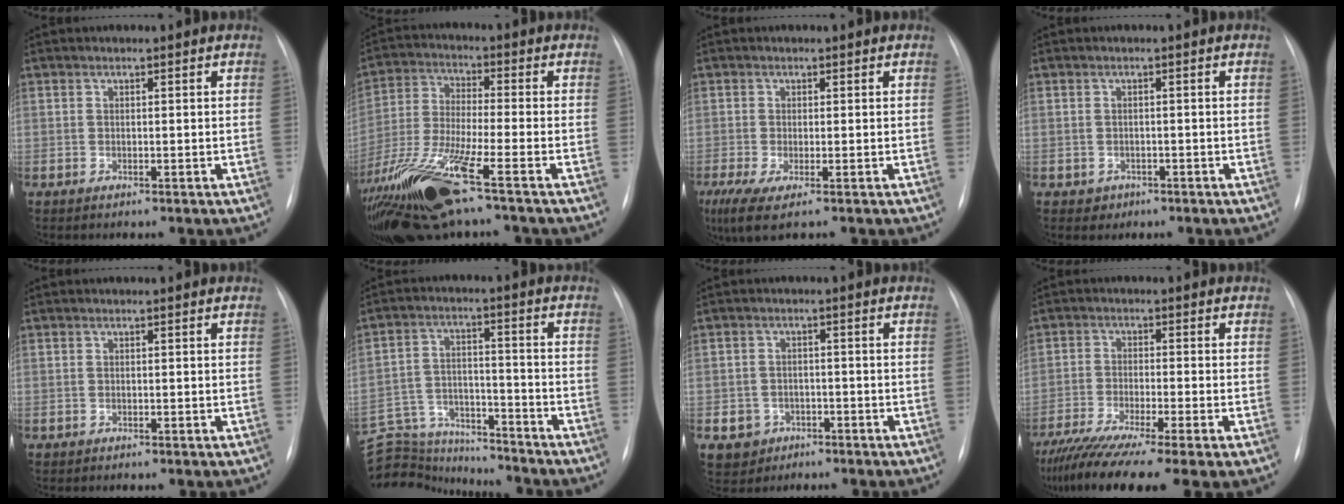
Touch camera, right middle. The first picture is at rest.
{"total": 15.2, "force": [-9.2, 1.4, 12.0], "torque": [-0.260, -0.036, -0.171]}
{"total": 5.4, "force": [-3.1, 0.9, 4.3], "torque": [-0.082, -0.019, -0.056]}
{"total": 1.6, "force": [-0.8, 1.4, 0.1], "torque": [0.000, 0.006, -0.009]}
{"total": 0.0}
{"total": 16.9, "force": [-16.2, 3.0, 3.4], "torque": [-0.075, 0.024, -0.250]}
{"total": 4.2, "force": [-1.9, 3.7, 0.4], "torque": [-0.005, 0.010, -0.025]}
{"total": 14.4, "force": [-10.5, 0.7, 9.8], "torque": [-0.167, -0.041, -0.174]}